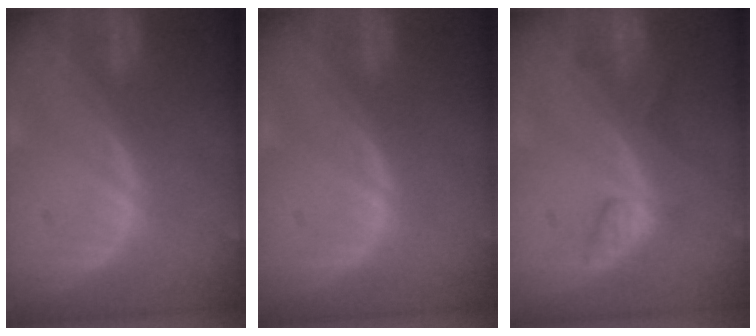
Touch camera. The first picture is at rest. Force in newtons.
{"total": 0.0}
{"total": 3.9, "press": 3.7, "slide": 1.4}